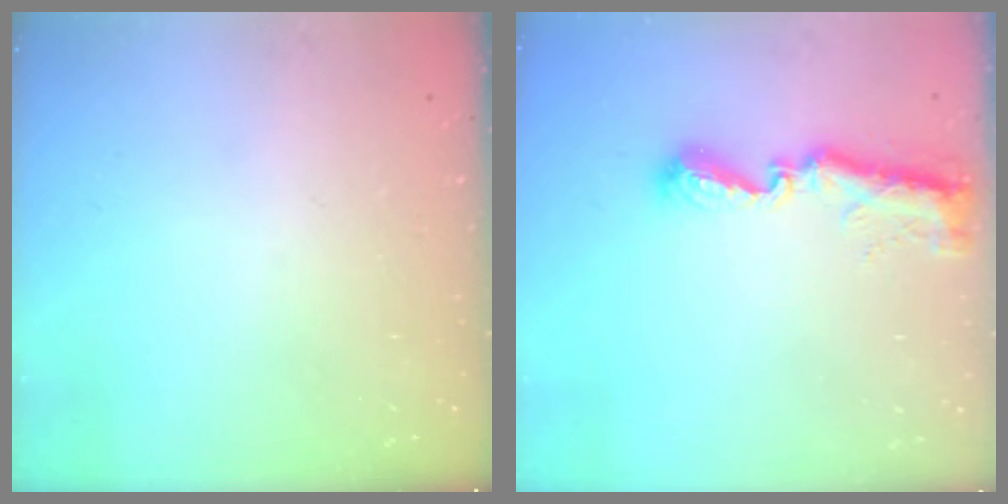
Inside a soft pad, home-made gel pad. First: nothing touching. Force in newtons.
{"total": 9.2, "press": 9.2, "slide": 0.4}